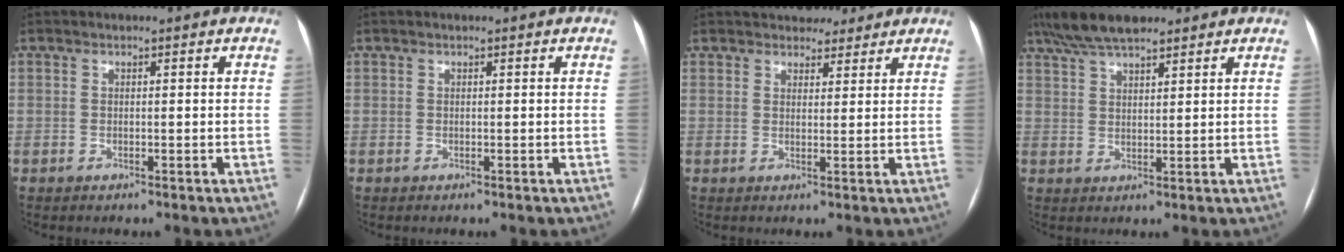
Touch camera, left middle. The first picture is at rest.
{"total": 0.0}
{"total": 5.4, "force": [4.6, 2.4, 1.1], "torque": [-0.004, 0.007, 0.062]}
{"total": 8.9, "force": [7.0, 2.2, 5.1], "torque": [-0.096, 0.029, 0.123]}